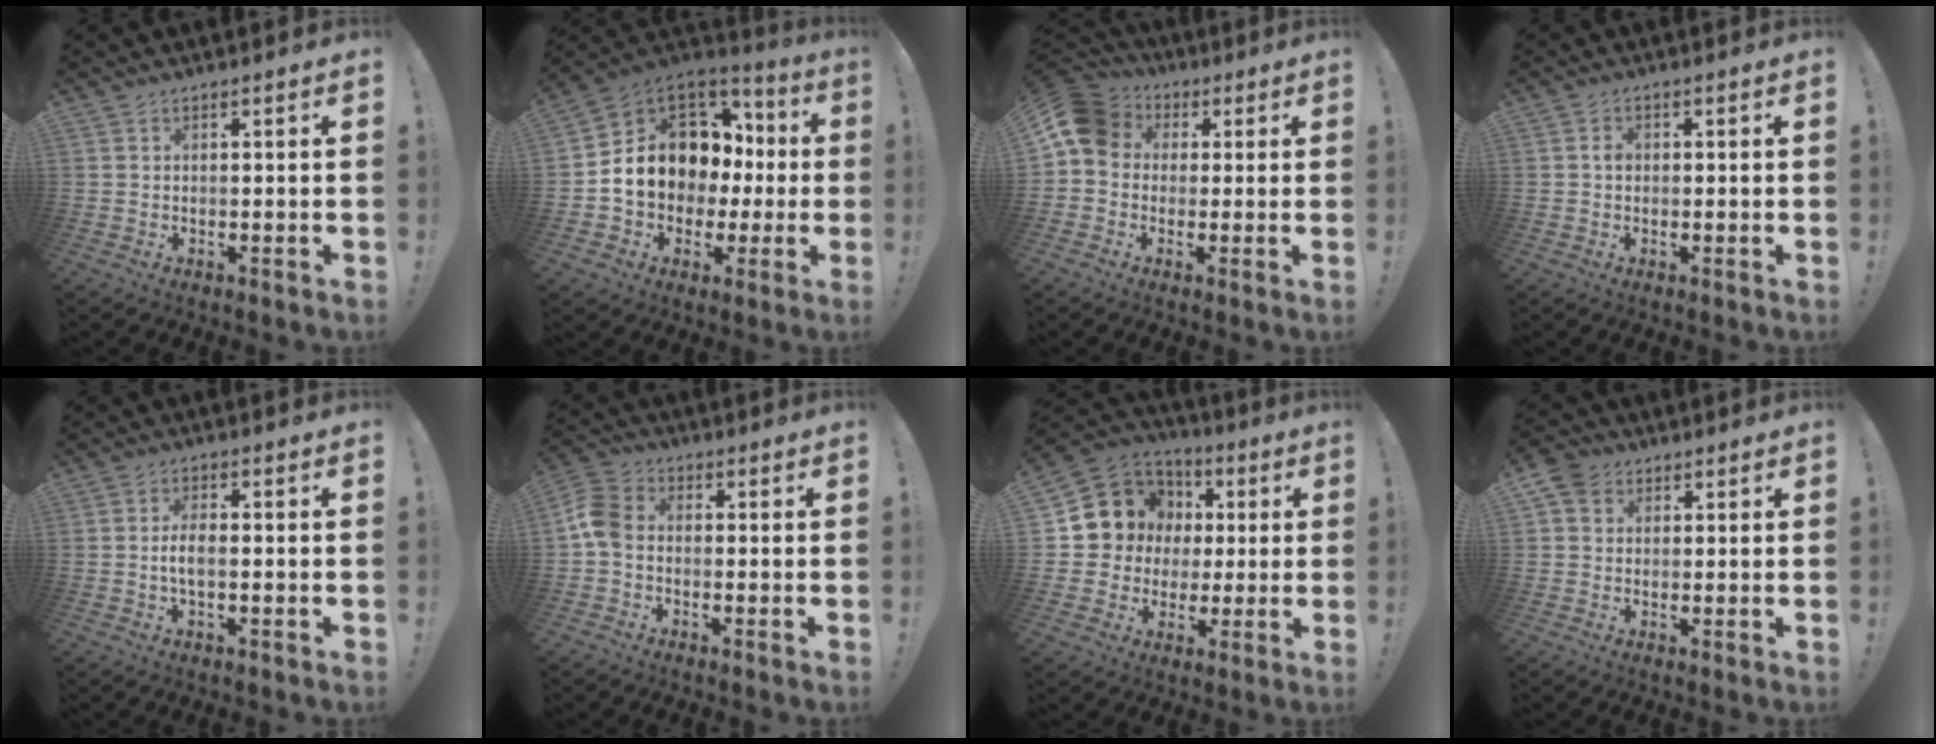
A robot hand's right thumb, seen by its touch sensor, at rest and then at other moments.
{"total": 14.5, "force": [1.2, 12.2, 7.7], "torque": [-0.115, -0.004, 0.046]}
{"total": 10.9, "force": [1.7, 9.3, 5.4], "torque": [-0.094, 0.006, 0.041]}
{"total": 1.7, "force": [0.0, 1.2, 1.2], "torque": [-0.022, 0.006, 0.000]}
{"total": 4.5, "force": [-0.8, 1.9, 4.0], "torque": [-0.084, 0.002, -0.018]}
{"total": 7.9, "force": [-1.0, 5.7, 5.4], "torque": [-0.125, 0.016, -0.010]}
{"total": 11.1, "force": [2.9, 10.4, 2.2], "torque": [-0.034, -0.020, 0.078]}
{"total": 5.5, "force": [2.3, 4.5, 2.1], "torque": [-0.036, -0.001, 0.044]}